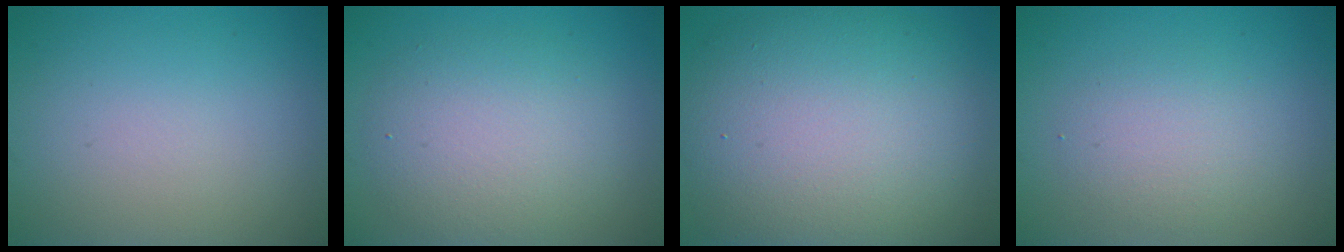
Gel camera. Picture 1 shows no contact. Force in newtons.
{"total": 5.1, "press": 5.1, "slide": 0.5}
{"total": 12.9, "press": 12.9, "slide": 0.6}
{"total": 2.5, "press": 2.5, "slide": 0.2}